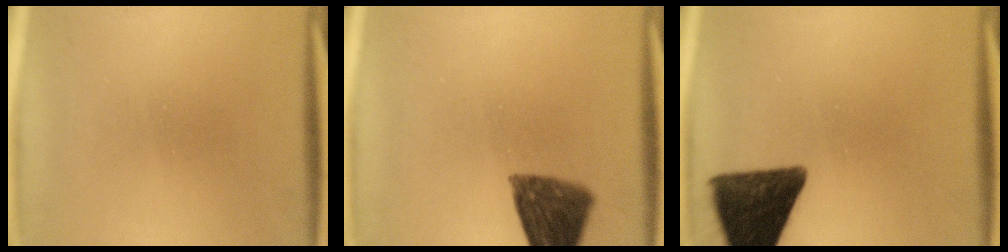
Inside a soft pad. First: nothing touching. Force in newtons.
{"total": 11.4}
{"total": 13.4}